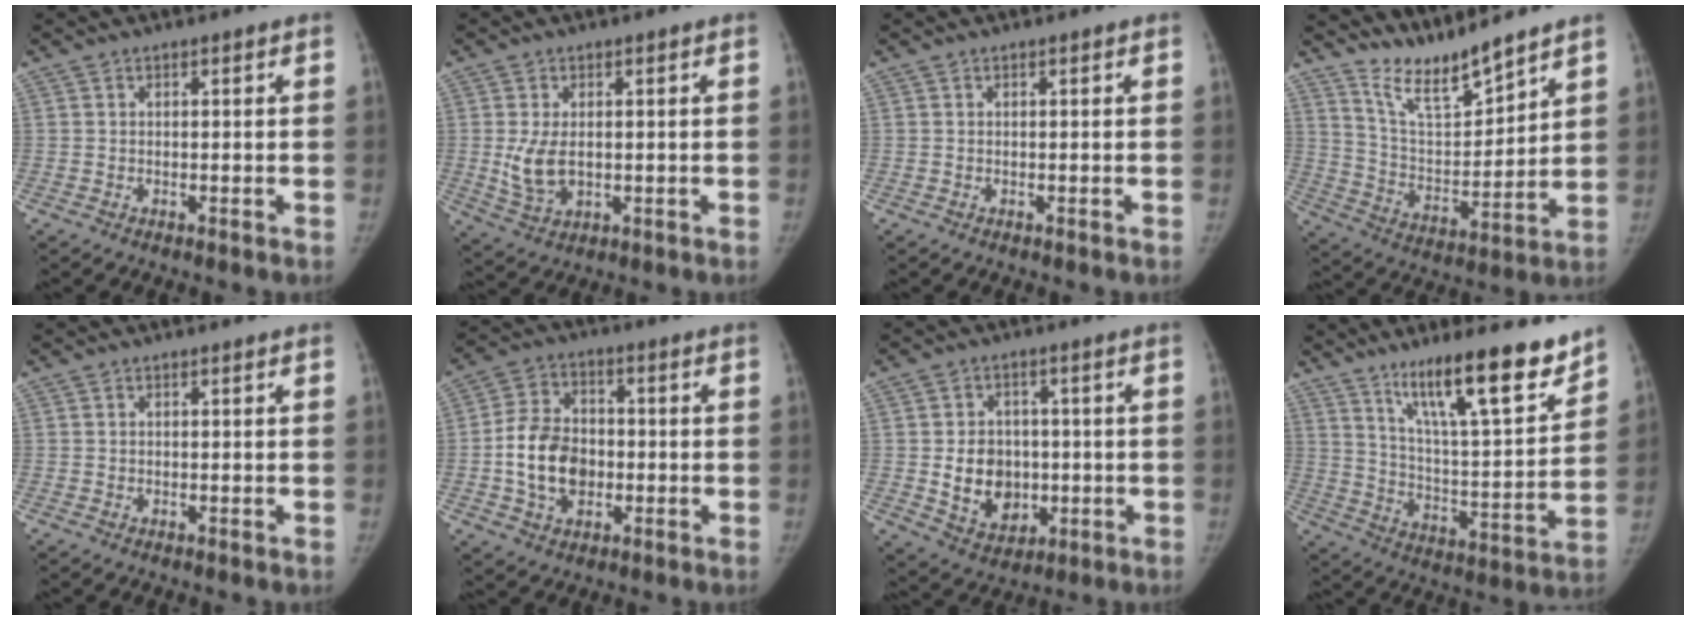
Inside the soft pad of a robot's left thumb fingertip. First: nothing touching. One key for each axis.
{"total": 6.5, "fx": 0.0, "fy": 4.1, "fz": 5.1, "tx": -0.093, "ty": -0.007, "tz": 0.011}
{"total": 0.0}
{"total": 11.3, "fx": 10.2, "fy": 1.6, "fz": 4.5, "tx": -0.066, "ty": -0.077, "tz": 0.203}
{"total": 0.0}
{"total": 12.2, "fx": -1.8, "fy": 8.9, "fz": 8.1, "tx": -0.127, "ty": 0.019, "tz": -0.034}
{"total": 10.7, "fx": -0.9, "fy": 8.6, "fz": 6.2, "tx": -0.062, "ty": -0.002, "tz": 0.000}
{"total": 19.5, "fx": 13.9, "fy": 3.7, "fz": 13.2, "tx": -0.181, "ty": -0.083, "tz": 0.233}